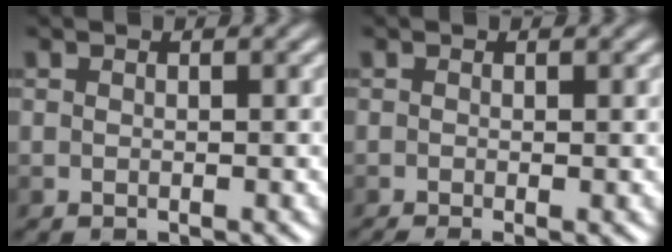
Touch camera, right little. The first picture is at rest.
{"total": 2.0, "force": [-0.9, 0.6, 1.7], "torque": [-0.023, -0.011, -0.016]}